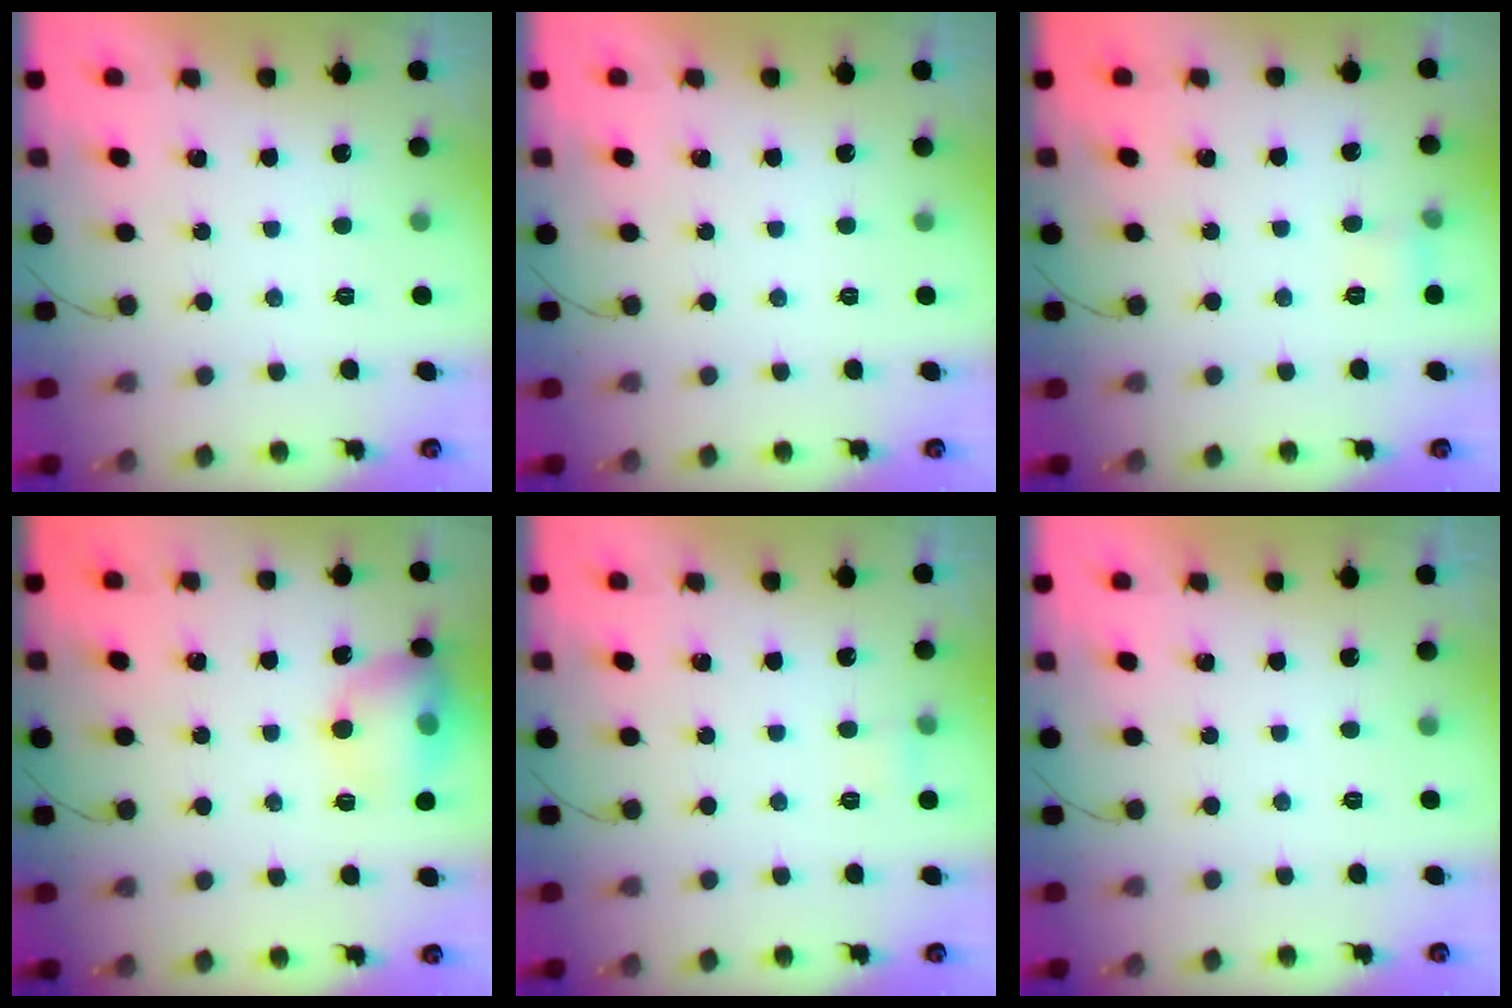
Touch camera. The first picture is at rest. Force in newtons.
{"total": 0.0}
{"total": 4.7, "press": 4.5, "slide": 1.4}
{"total": 12.8, "press": 12.6, "slide": 2.1}
{"total": 7.5, "press": 3.4, "slide": 6.7}
{"total": 0.0}